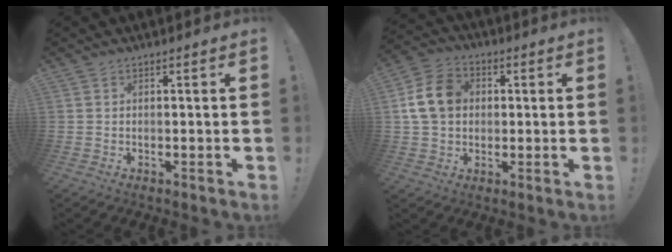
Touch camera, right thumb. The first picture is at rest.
{"total": 13.0, "force": [2.0, 10.4, 7.6], "torque": [-0.127, 0.009, 0.046]}